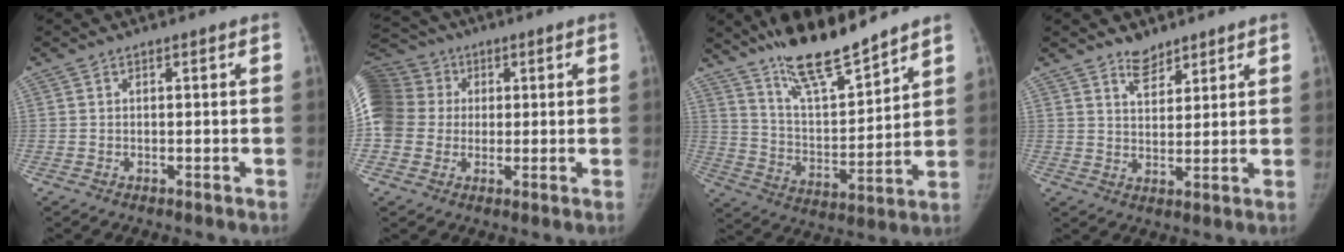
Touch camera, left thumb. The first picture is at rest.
{"total": 17.4, "force": [2.3, 15.4, 7.6], "torque": [-0.193, 0.047, 0.045]}
{"total": 15.9, "force": [13.0, 3.3, 8.6], "torque": [-0.118, -0.082, 0.235]}
{"total": 4.4, "force": [3.5, 2.2, 1.5], "torque": [-0.001, -0.029, 0.063]}